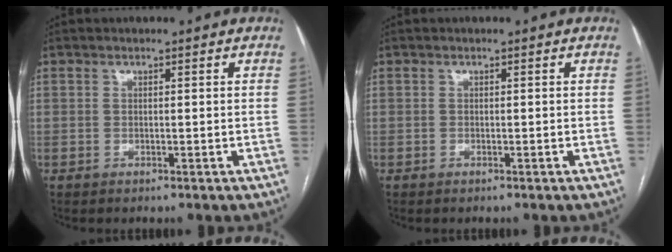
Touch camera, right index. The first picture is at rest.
{"total": 0.0}